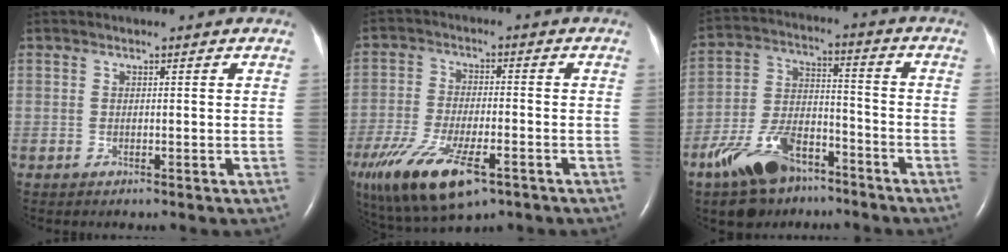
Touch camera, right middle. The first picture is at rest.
{"total": 17.9, "force": [-10.2, 6.7, 13.2], "torque": [-0.280, -0.036, -0.172]}
{"total": 13.0, "force": [-8.7, 6.0, 7.6], "torque": [-0.160, 0.003, -0.156]}